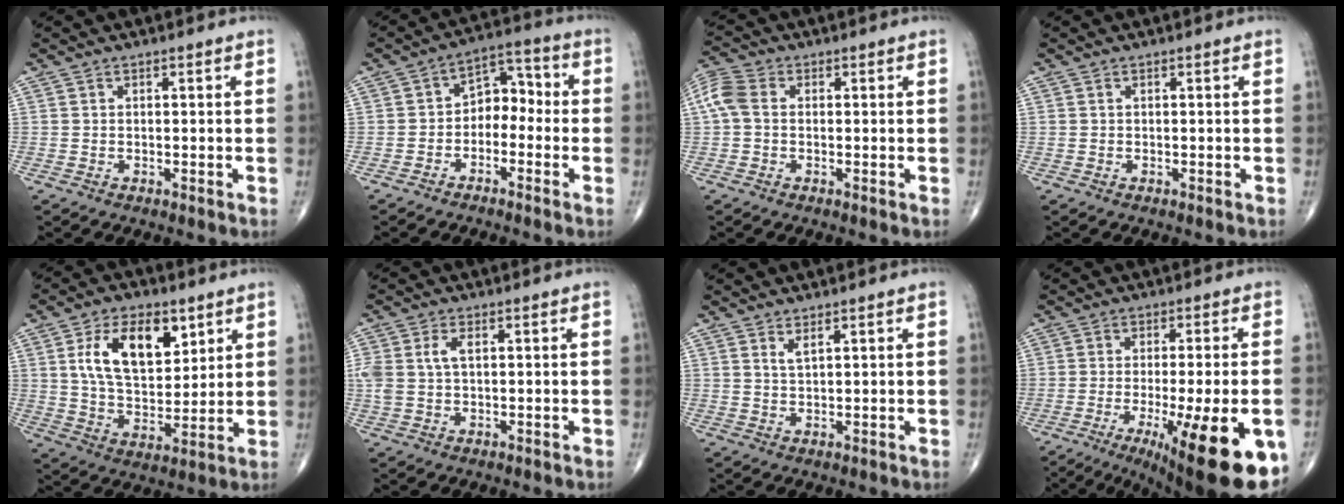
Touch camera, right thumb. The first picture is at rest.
{"total": 7.0, "force": [-1.8, 5.0, 4.6], "torque": [-0.037, 0.047, -0.045]}
{"total": 5.9, "force": [0.3, 4.1, 4.2], "torque": [-0.106, 0.019, -0.001]}
{"total": 0.0}
{"total": 14.9, "force": [5.8, 8.2, 11.0], "torque": [-0.160, -0.024, 0.111]}
{"total": 4.7, "force": [1.1, 2.7, 3.8], "torque": [-0.095, 0.012, 0.021]}
{"total": 1.7, "force": [1.1, 0.4, 1.3], "torque": [-0.025, -0.008, 0.024]}
{"total": 21.9, "force": [-8.8, 5.5, 19.4], "torque": [-0.220, -0.012, -0.112]}